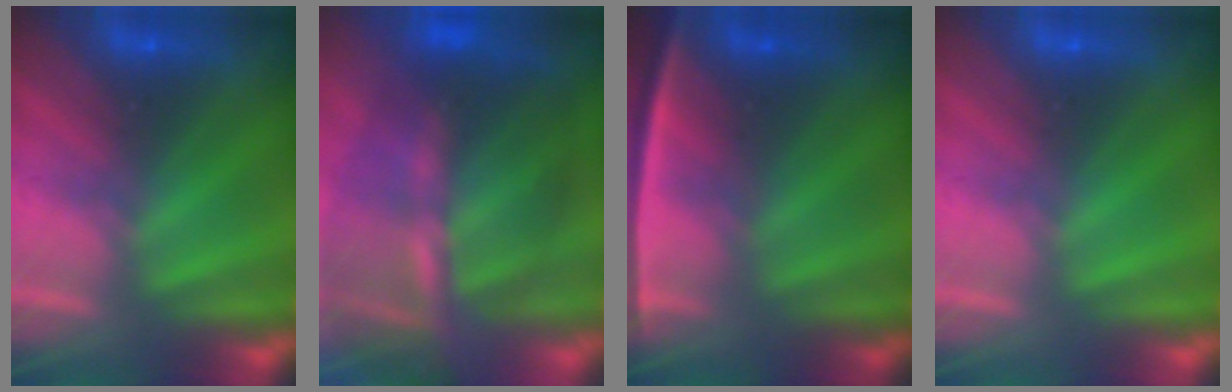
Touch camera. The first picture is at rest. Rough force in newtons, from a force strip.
{"total": 11.6}
{"total": 2.4}
{"total": 0.0}